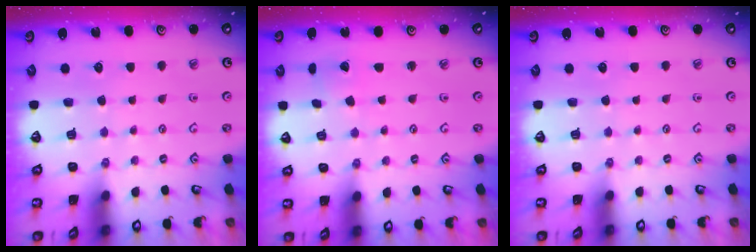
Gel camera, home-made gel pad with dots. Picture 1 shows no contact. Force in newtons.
{"total": 1.7, "press": 1.7, "slide": 0.3}
{"total": 0.0}